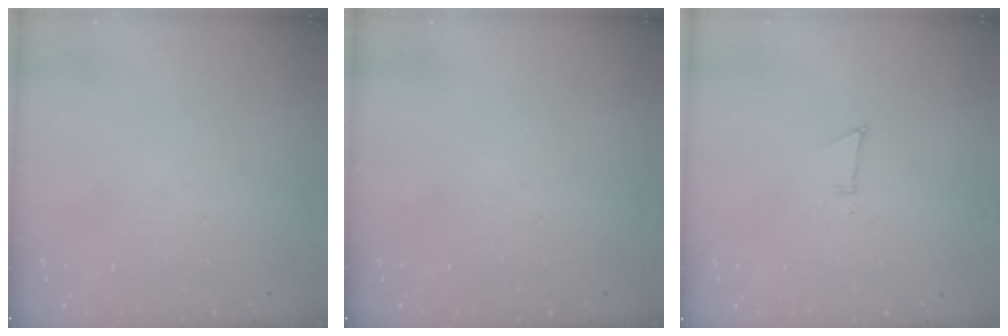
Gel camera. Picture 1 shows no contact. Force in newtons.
{"total": 0.0}
{"total": 3.1, "press": 3.1, "slide": 0.7}